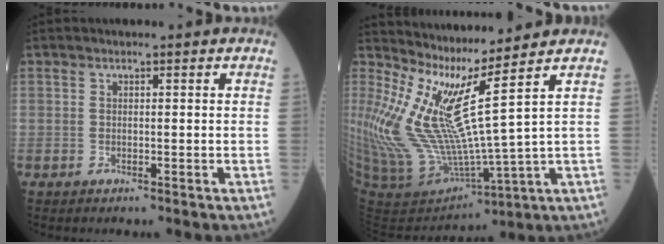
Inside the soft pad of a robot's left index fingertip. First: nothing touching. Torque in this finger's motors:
{"motor_torque": [1.12, -1.03, 1.06, 0.21]}